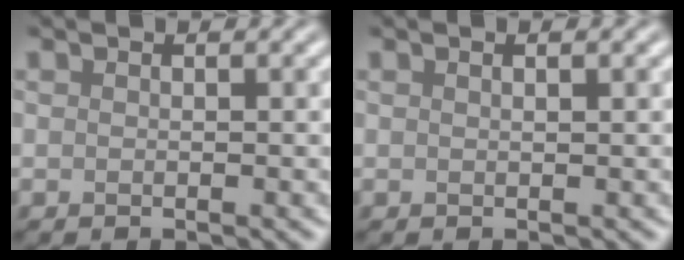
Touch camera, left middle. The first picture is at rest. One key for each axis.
{"total": 1.1, "fx": 0.6, "fy": 0.4, "fz": 0.9, "tx": 0.000, "ty": -0.006, "tz": 0.000}